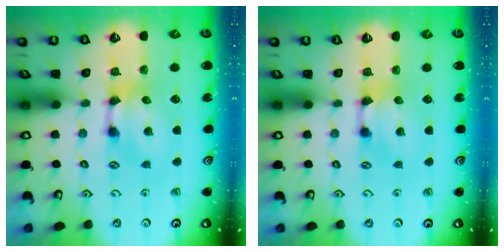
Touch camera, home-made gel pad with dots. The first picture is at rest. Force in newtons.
{"total": 0.0}